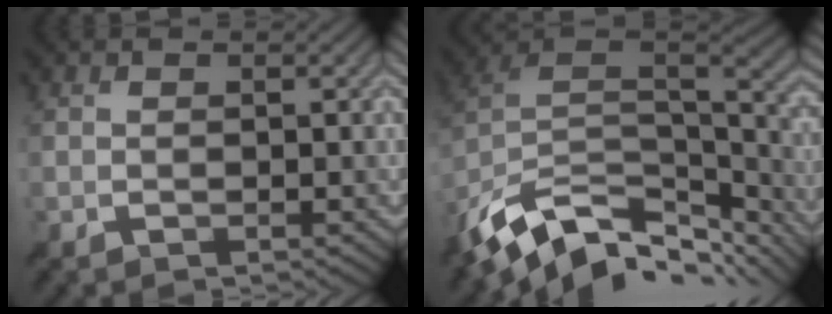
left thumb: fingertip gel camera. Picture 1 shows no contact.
{"total": 14.2, "force": [-8.4, 6.9, 9.0], "torque": [-0.212, -0.011, -0.140]}